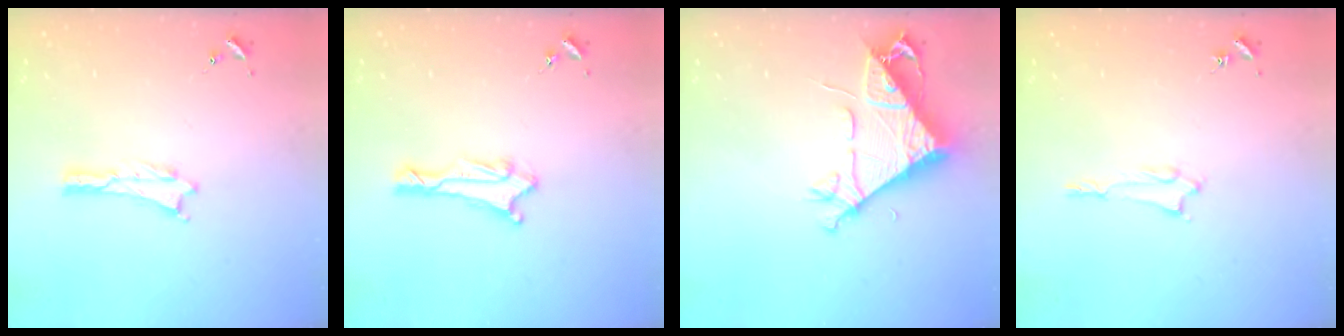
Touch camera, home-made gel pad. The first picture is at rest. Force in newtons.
{"total": 2.0, "press": 1.8, "slide": 0.8}
{"total": 7.3, "press": 7.3, "slide": 0.7}
{"total": 1.2, "press": 1.2, "slide": 0.1}